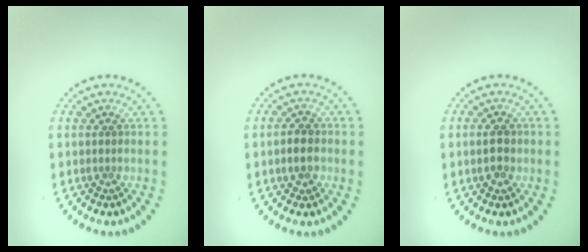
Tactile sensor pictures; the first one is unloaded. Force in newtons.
{"total": 2.3, "press": 2.3, "slide": 0.6}
{"total": 2.0, "press": 2.0, "slide": 0.0}